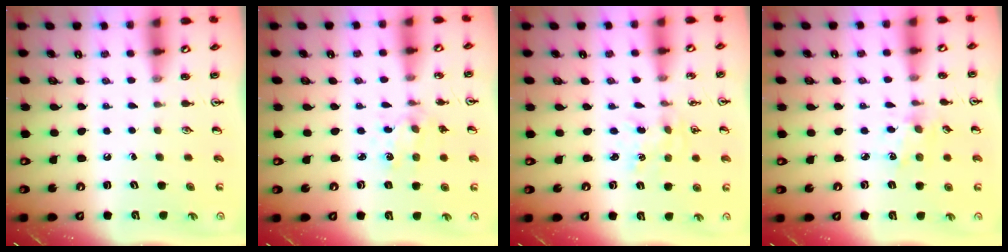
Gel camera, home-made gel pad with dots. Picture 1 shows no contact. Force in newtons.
{"total": 2.0, "press": 2.0, "slide": 0.3}
{"total": 0.8, "press": 0.8, "slide": 0.2}
{"total": 2.3, "press": 2.3, "slide": 0.4}